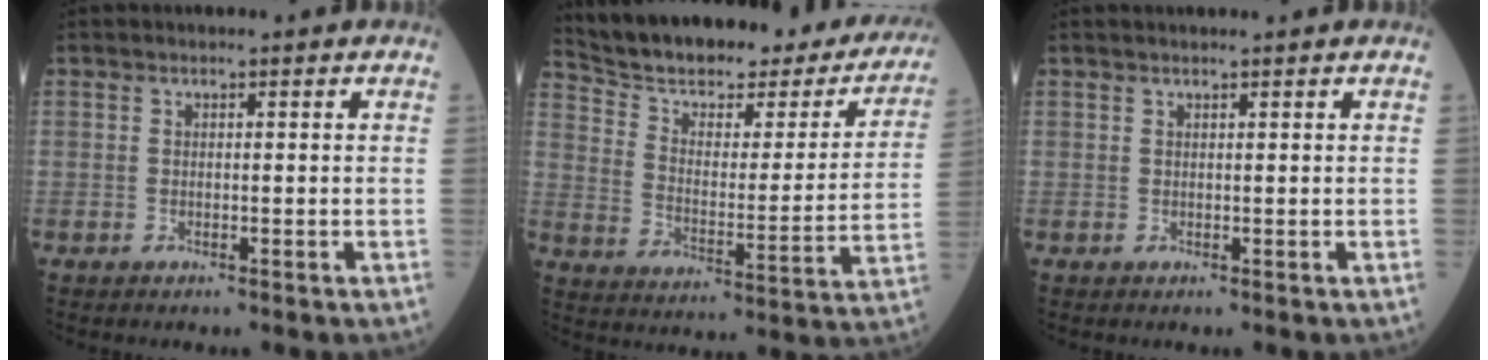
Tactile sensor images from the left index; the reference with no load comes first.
{"total": 27.7, "force": [24.2, 7.6, 11.1], "torque": [-0.173, -0.039, 0.316]}
{"total": 1.1, "force": [0.9, -0.2, 0.5], "torque": [-0.005, 0.011, 0.017]}